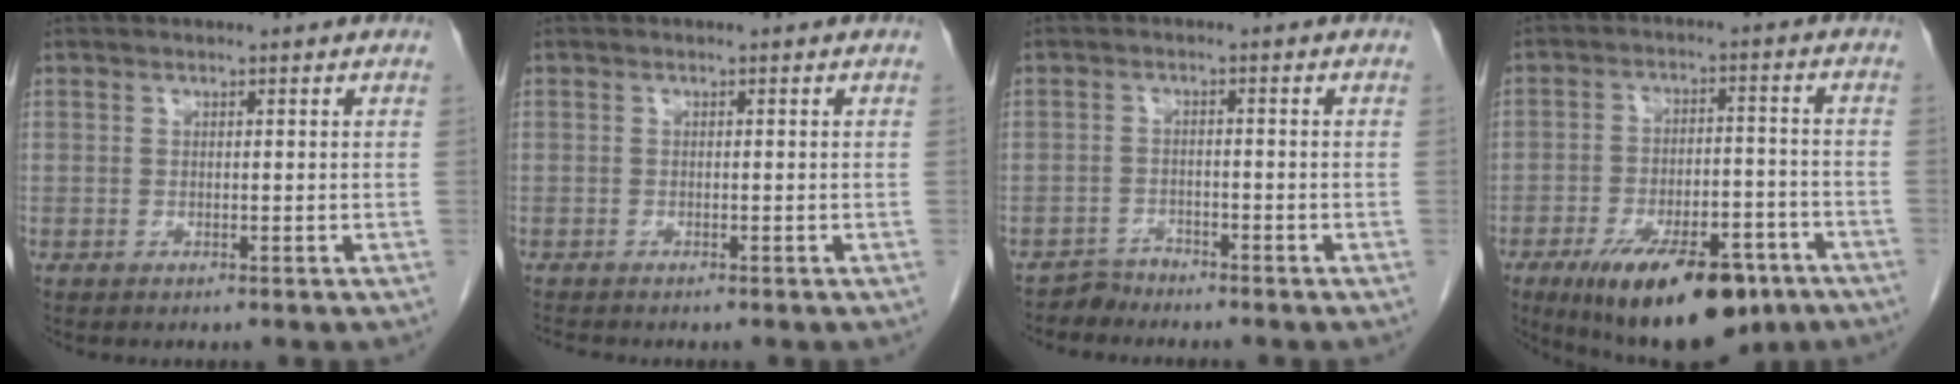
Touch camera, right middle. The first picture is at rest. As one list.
[{"total": 1.4, "force": [-1.3, 0.1, 0.5], "torque": [-0.013, -0.004, -0.021]}, {"total": 2.1, "force": [-1.9, 0.3, -0.8], "torque": [0.022, -0.005, -0.036]}, {"total": 17.7, "force": [-11.0, 6.9, 12.1], "torque": [-0.167, -0.005, -0.162]}]